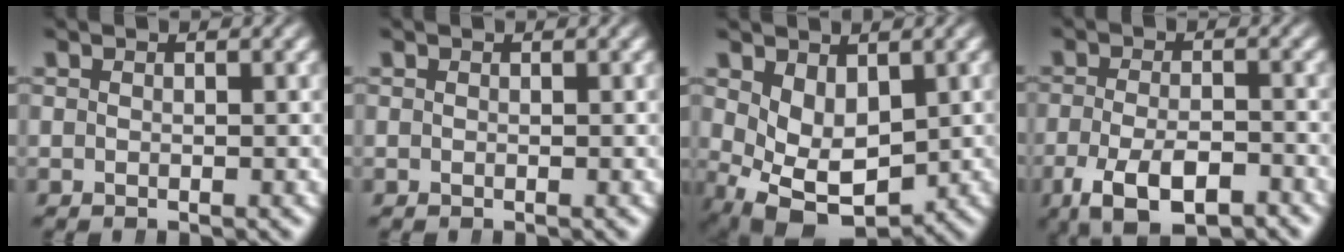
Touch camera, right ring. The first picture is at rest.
{"total": 0.0}
{"total": 9.0, "force": [-2.4, 6.5, 5.6], "torque": [-0.115, -0.057, -0.018]}
{"total": 6.6, "force": [-3.8, 2.8, 4.5], "torque": [-0.071, -0.027, -0.045]}